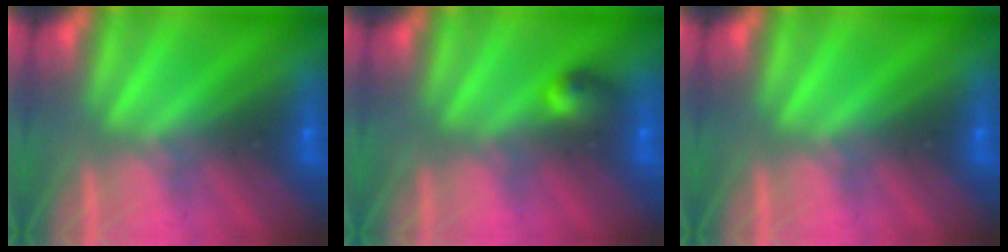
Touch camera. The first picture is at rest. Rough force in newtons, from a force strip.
{"total": 2.7}
{"total": 0.0}